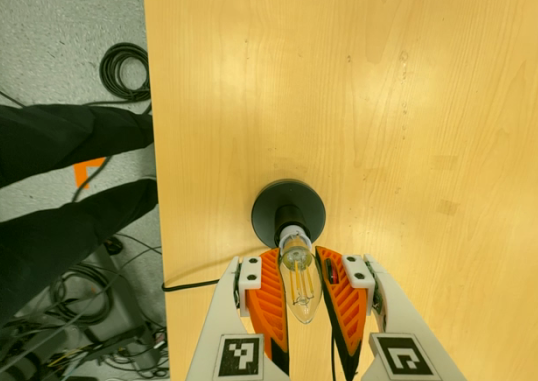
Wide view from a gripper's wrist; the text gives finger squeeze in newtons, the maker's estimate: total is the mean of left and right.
{"total": 16.3, "left": 16.0, "right": 16.5}